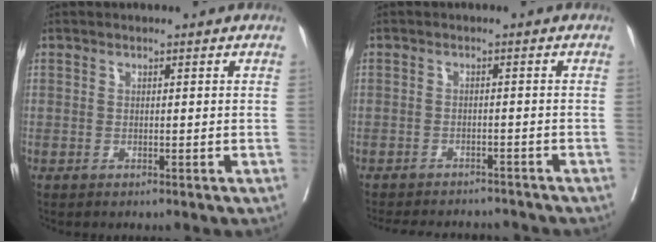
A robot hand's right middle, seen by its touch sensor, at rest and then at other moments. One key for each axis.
{"total": 10.5, "fx": -9.8, "fy": 2.8, "fz": 2.6, "tx": -0.045, "ty": 0.007, "tz": -0.123}